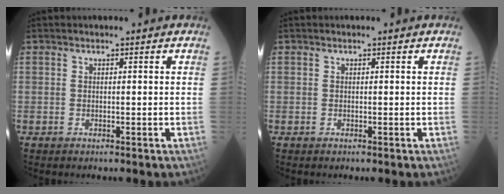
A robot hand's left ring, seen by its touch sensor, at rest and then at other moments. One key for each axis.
{"total": 0.0}